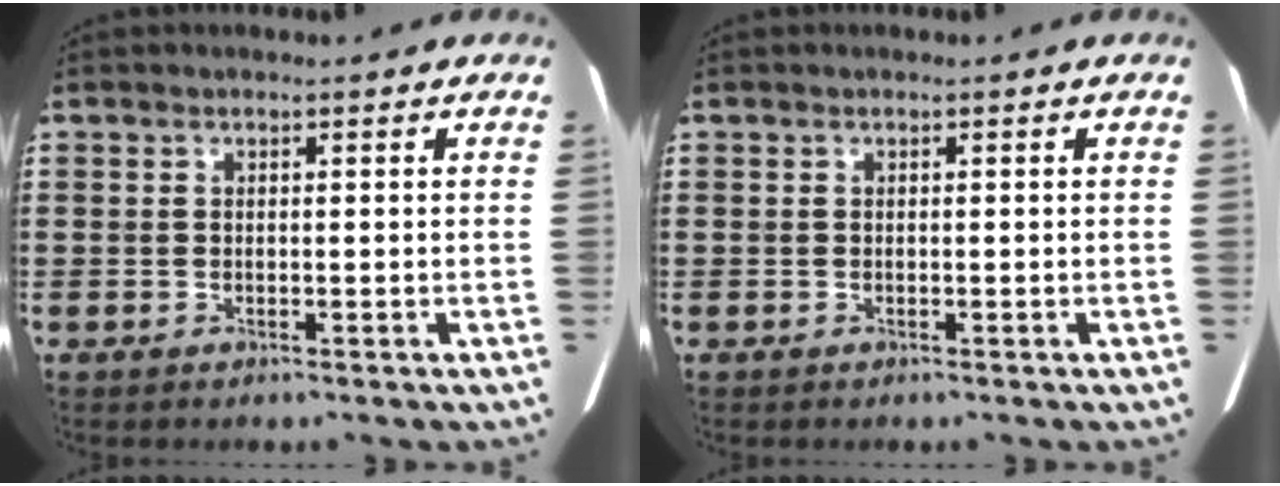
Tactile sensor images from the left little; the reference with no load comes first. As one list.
[{"total": 0.0}]